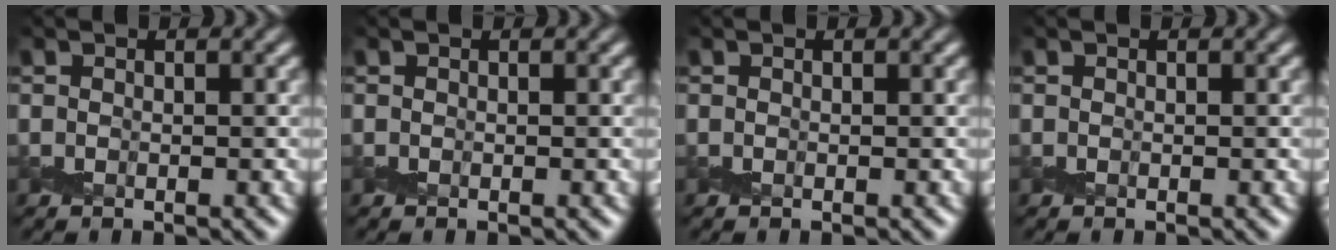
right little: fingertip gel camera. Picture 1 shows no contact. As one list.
[{"total": 0.0}, {"total": 0.0}, {"total": 0.0}]